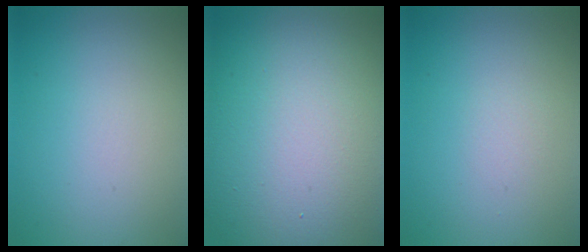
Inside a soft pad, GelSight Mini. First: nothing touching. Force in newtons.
{"total": 20.6, "press": 20.6, "slide": 1.3}
{"total": 0.6, "press": 0.6, "slide": 0.0}